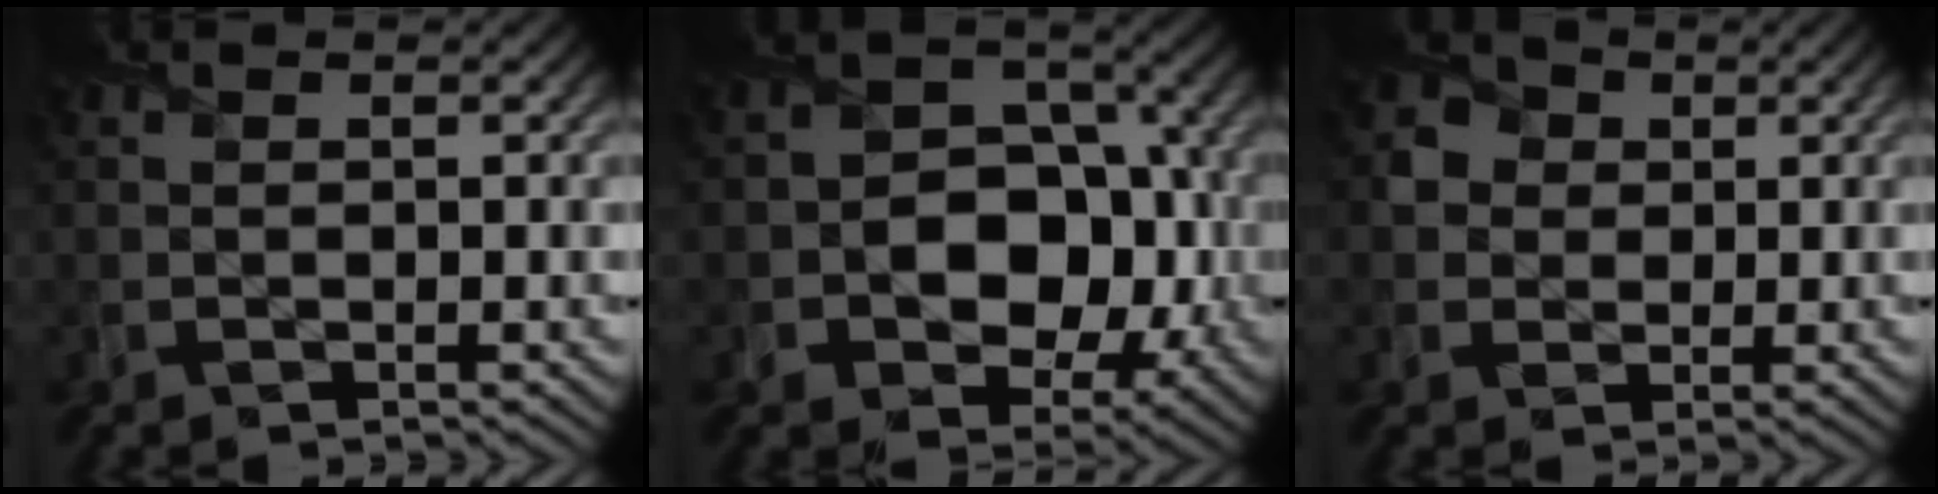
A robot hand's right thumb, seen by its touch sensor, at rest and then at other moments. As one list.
[{"total": 10.1, "force": [-1.7, 7.6, 6.5], "torque": [-0.092, -0.003, -0.042]}, {"total": 3.8, "force": [0.7, 3.6, 1.2], "torque": [-0.028, 0.005, 0.002]}]